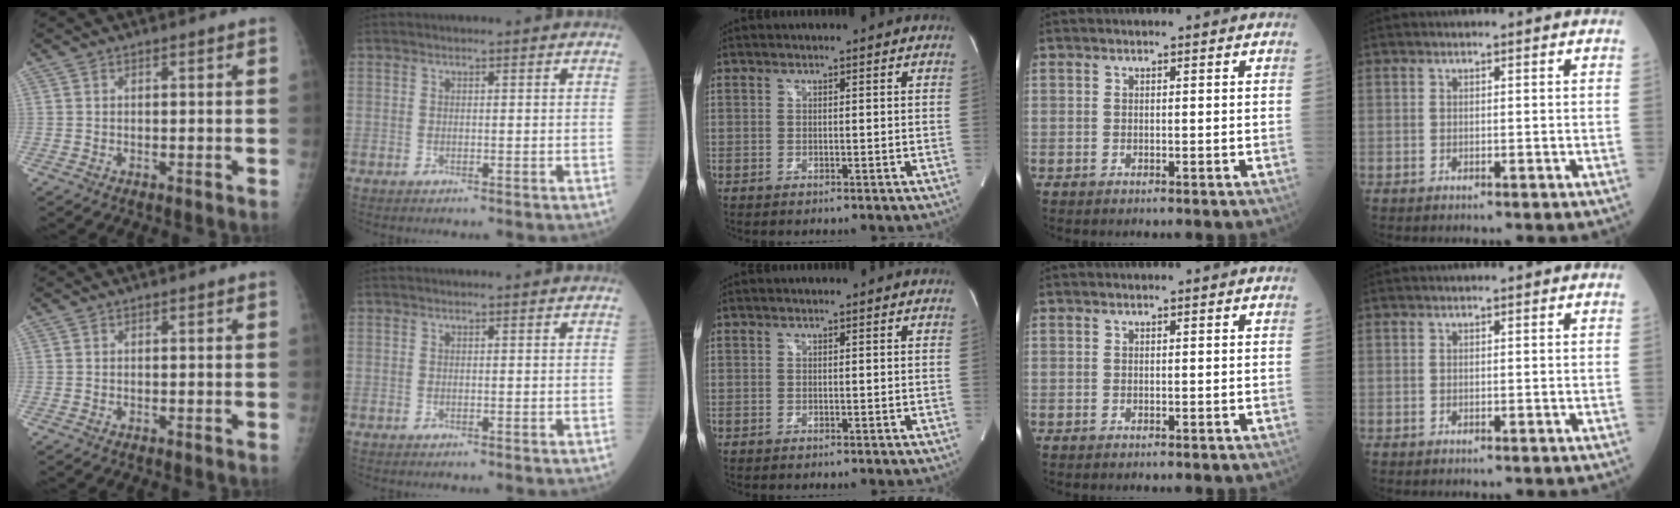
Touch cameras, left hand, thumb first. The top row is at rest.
{}